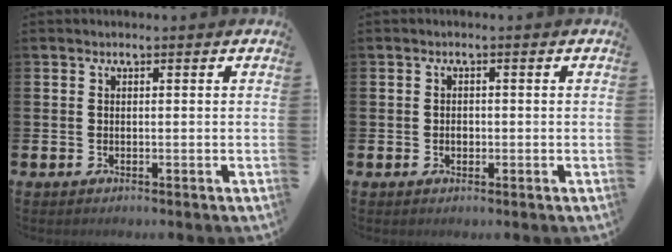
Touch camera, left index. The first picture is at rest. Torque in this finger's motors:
{"motor_torque": [0.00, 0.07, -0.08, 0.02]}